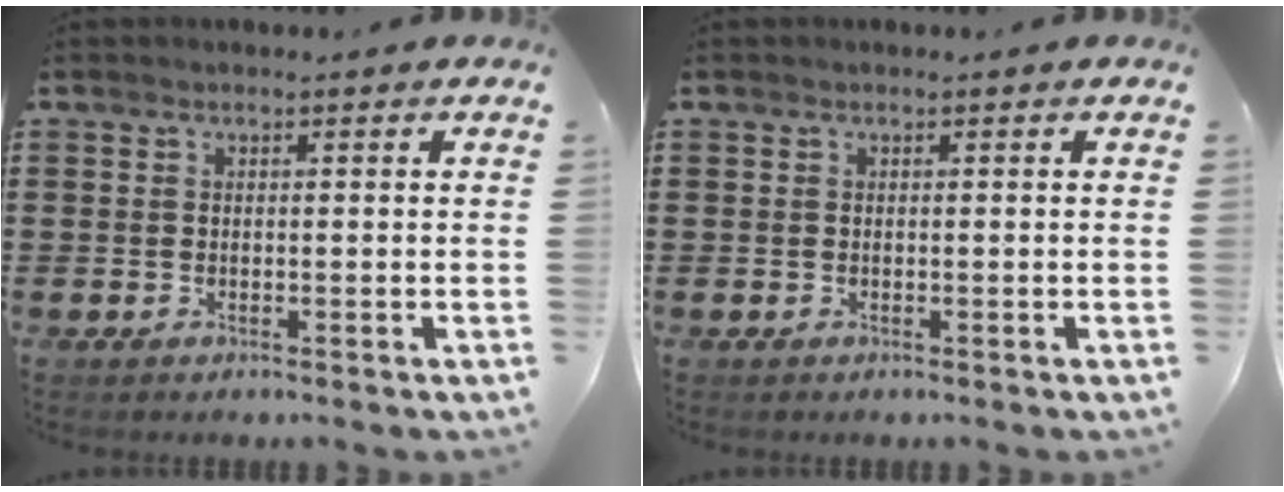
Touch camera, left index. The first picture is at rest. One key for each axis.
{"total": 0.0}